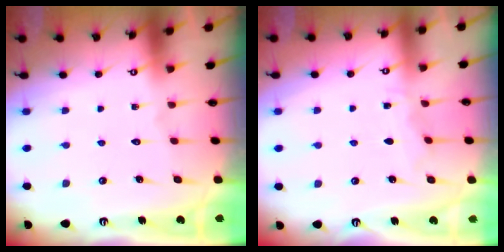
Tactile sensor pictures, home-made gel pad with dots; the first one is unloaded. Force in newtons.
{"total": 3.4, "press": 3.4, "slide": 0.5}